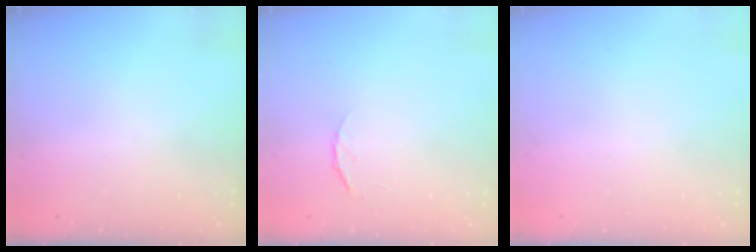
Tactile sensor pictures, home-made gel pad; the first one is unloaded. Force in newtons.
{"total": 3.7, "press": 3.6, "slide": 0.4}
{"total": 0.0}